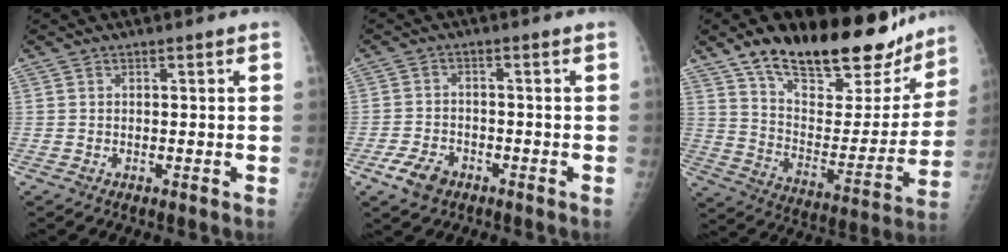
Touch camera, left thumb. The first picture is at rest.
{"total": 5.0, "force": [-2.9, 3.2, 2.6], "torque": [-0.048, 0.012, -0.048]}
{"total": 28.3, "force": [20.4, 11.5, 15.9], "torque": [-0.201, -0.070, 0.315]}